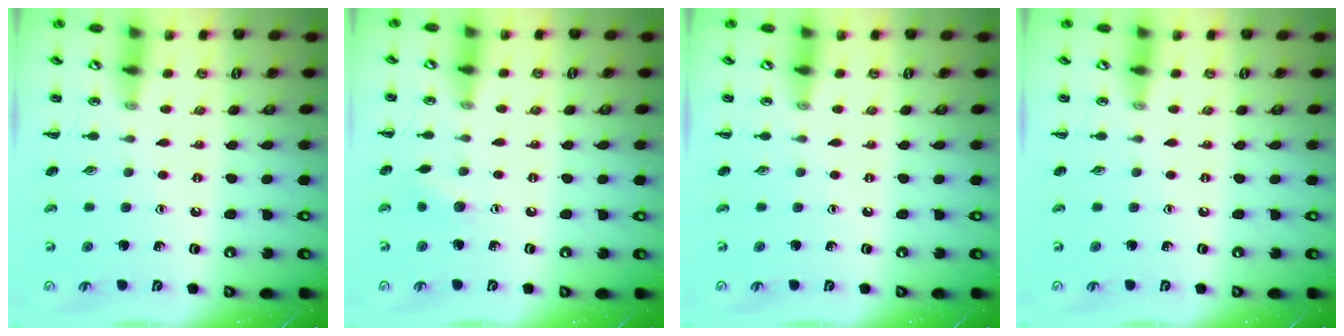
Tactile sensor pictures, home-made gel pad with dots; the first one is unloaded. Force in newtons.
{"total": 4.8, "press": 4.6, "slide": 1.3}
{"total": 0.0}
{"total": 0.0}